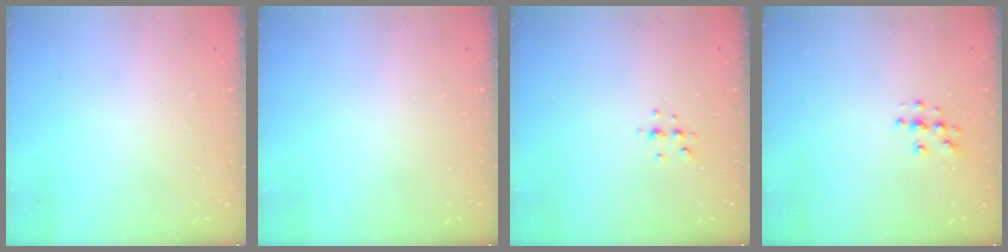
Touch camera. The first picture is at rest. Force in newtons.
{"total": 0.0}
{"total": 3.8, "press": 3.8, "slide": 0.7}
{"total": 4.8, "press": 4.8, "slide": 0.3}